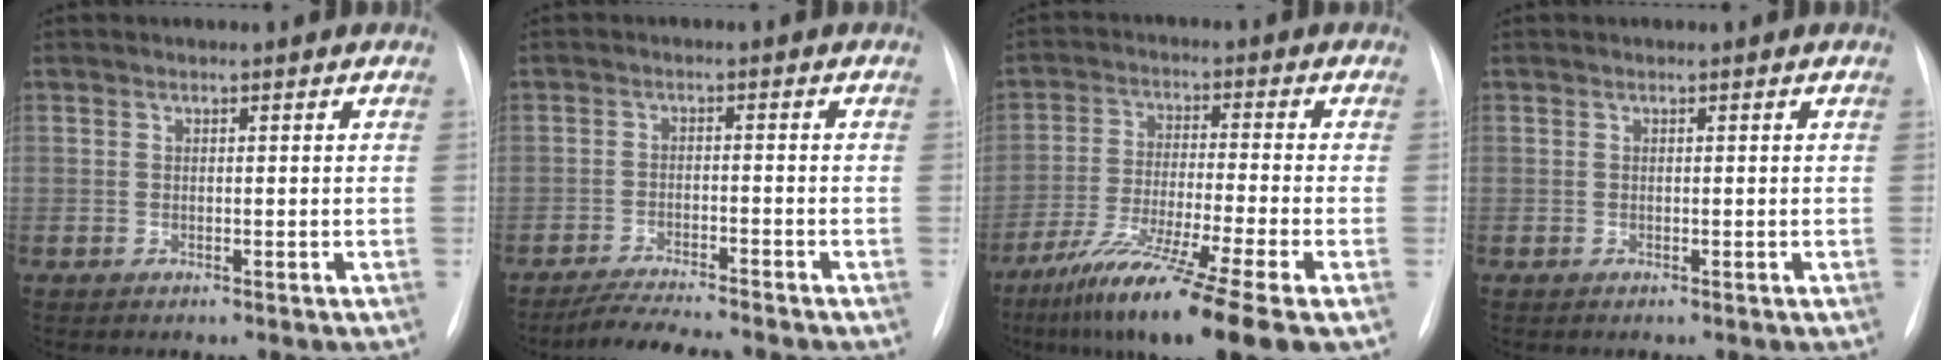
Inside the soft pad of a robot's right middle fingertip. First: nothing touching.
{"total": 7.2, "force": [-6.6, 0.0, 2.9], "torque": [-0.053, -0.016, -0.109]}
{"total": 16.3, "force": [-10.3, -0.3, 12.7], "torque": [-0.205, -0.050, -0.173]}
{"total": 0.0}